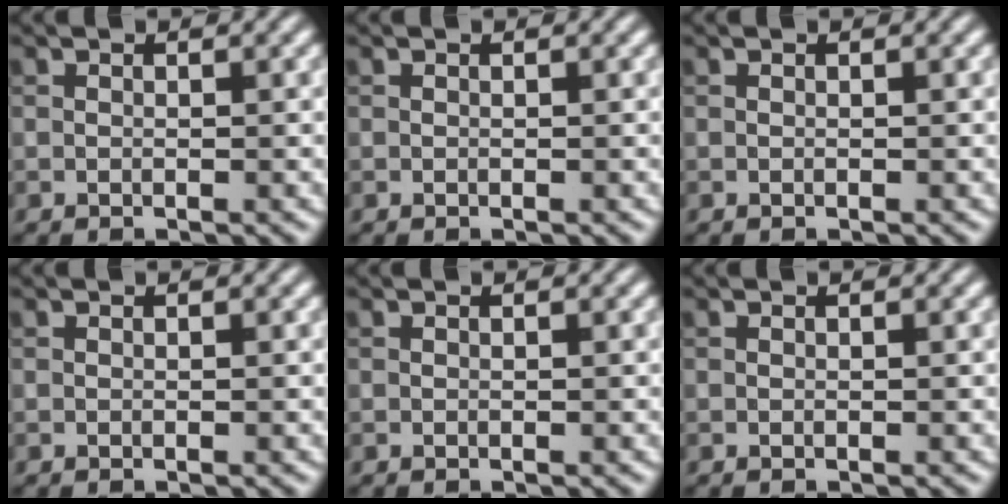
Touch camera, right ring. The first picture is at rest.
{"total": 0.0}
{"total": 0.0}
{"total": 0.0}
{"total": 0.0}
{"total": 0.0}